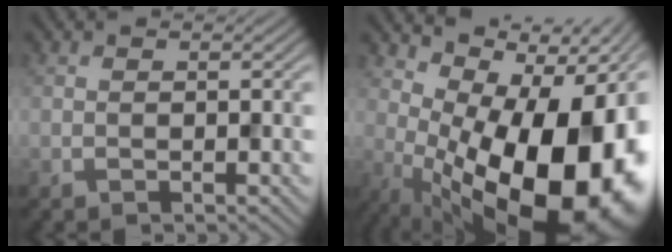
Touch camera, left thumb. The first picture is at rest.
{"total": 20.3, "force": [-3.2, 10.1, 17.3], "torque": [-0.210, -0.020, -0.035]}